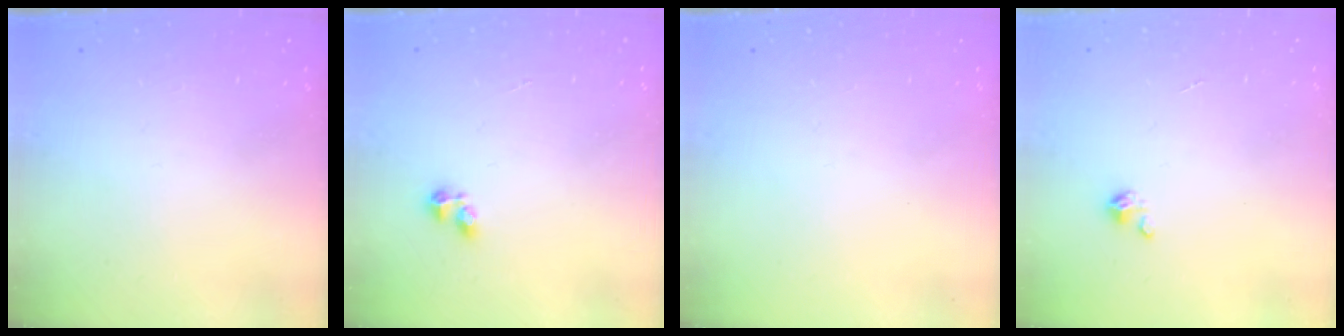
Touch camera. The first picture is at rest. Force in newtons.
{"total": 2.2, "press": 2.1, "slide": 0.7}
{"total": 0.0}
{"total": 1.4, "press": 1.4, "slide": 0.3}